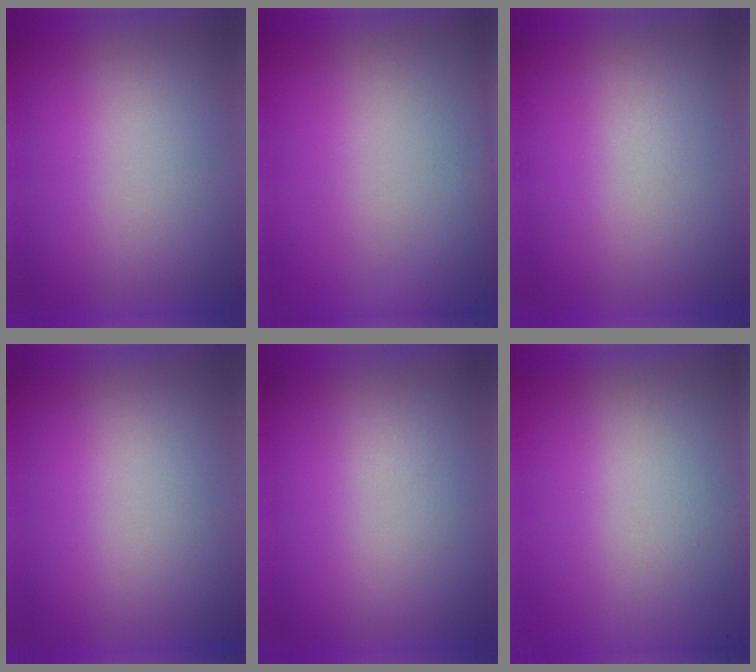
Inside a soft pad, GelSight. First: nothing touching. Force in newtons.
{"total": 8.1}
{"total": 1.1}
{"total": 0.0}
{"total": 1.3}
{"total": 8.1}